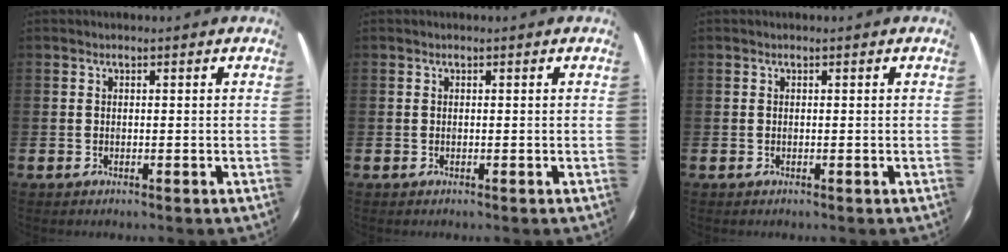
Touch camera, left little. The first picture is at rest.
{"total": 0.0}
{"total": 0.0}